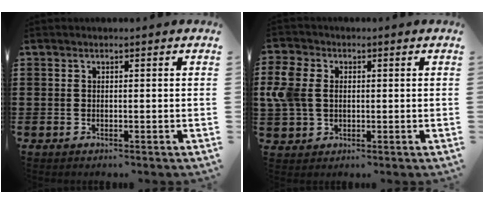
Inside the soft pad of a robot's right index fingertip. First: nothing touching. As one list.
[{"total": 5.8, "force": [0.6, 4.6, 3.5], "torque": [-0.114, 0.004, 0.002]}]